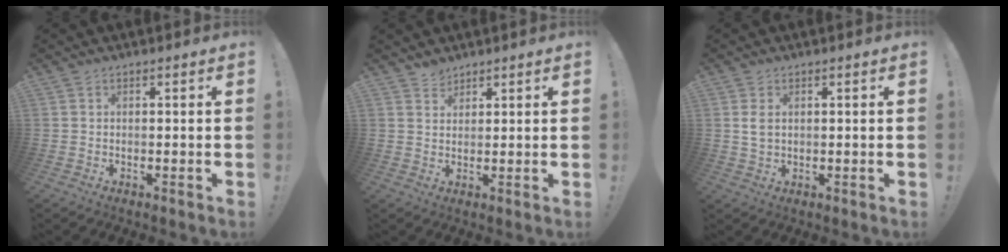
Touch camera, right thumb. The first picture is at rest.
{"total": 2.8, "force": [2.5, 1.2, 0.1], "torque": [0.010, -0.016, 0.045]}
{"total": 3.0, "force": [1.0, 1.8, 2.2], "torque": [-0.045, 0.000, 0.014]}